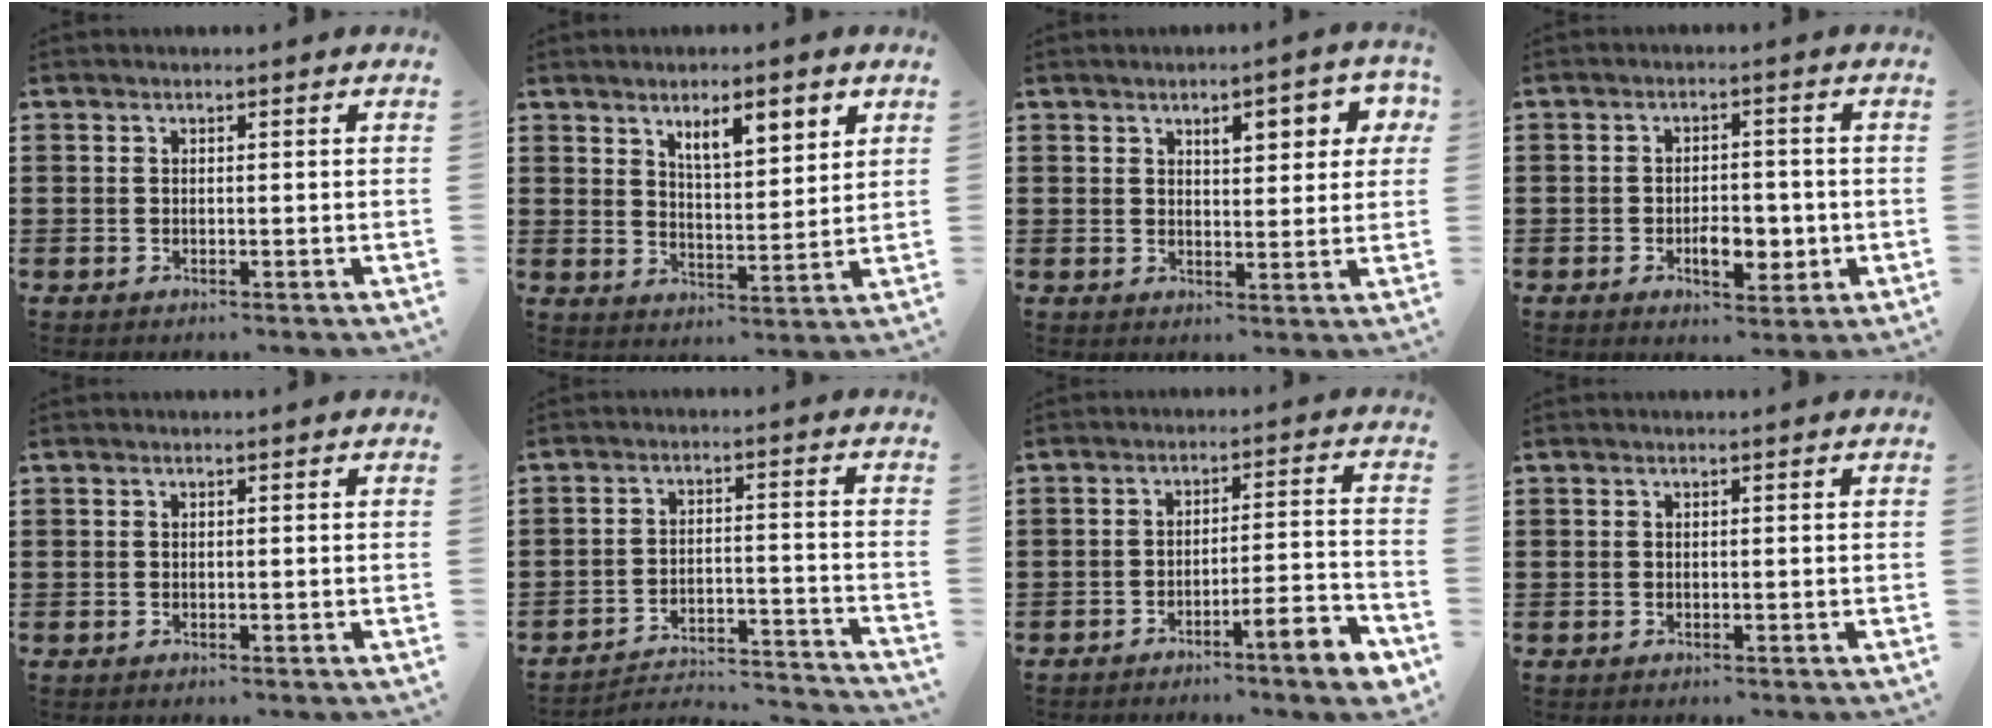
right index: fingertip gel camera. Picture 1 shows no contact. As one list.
[{"total": 6.1, "force": [3.7, 2.0, 4.4], "torque": [-0.063, -0.007, 0.058]}, {"total": 4.8, "force": [2.3, 1.9, 3.7], "torque": [-0.047, -0.003, 0.030]}, {"total": 5.4, "force": [-1.5, 2.9, 4.3], "torque": [-0.057, 0.001, -0.027]}, {"total": 0.0}, {"total": 2.9, "force": [-2.7, 0.5, 0.9], "torque": [-0.024, -0.004, -0.063]}, {"total": 6.5, "force": [-5.1, 0.4, 4.0], "torque": [-0.063, -0.004, -0.095]}, {"total": 0.0}]